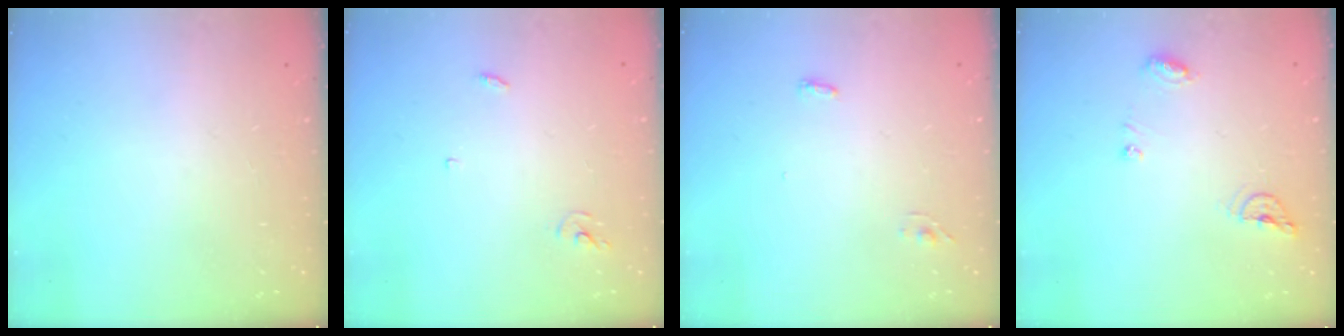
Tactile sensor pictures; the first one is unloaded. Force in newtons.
{"total": 3.0, "press": 3.0, "slide": 0.2}
{"total": 3.3, "press": 2.9, "slide": 1.7}
{"total": 7.4, "press": 7.4, "slide": 0.5}